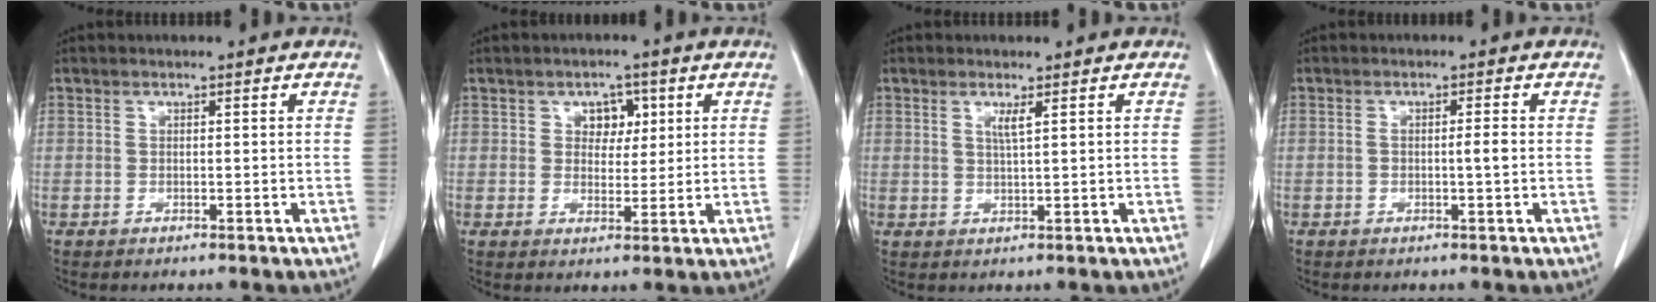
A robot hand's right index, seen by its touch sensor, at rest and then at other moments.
{"total": 3.8, "force": [1.5, 2.8, 2.2], "torque": [-0.020, 0.005, 0.020]}
{"total": 1.7, "force": [0.9, -0.3, 1.4], "torque": [-0.029, -0.005, 0.016]}
{"total": 1.6, "force": [-0.2, -0.1, 1.6], "torque": [-0.028, 0.000, -0.004]}